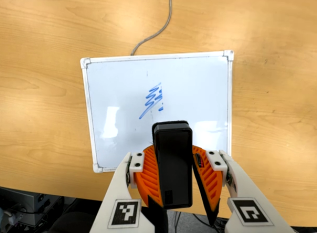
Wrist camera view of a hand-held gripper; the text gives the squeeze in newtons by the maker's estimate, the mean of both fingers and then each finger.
{"total": 8.5, "left": 9.2, "right": 7.8}